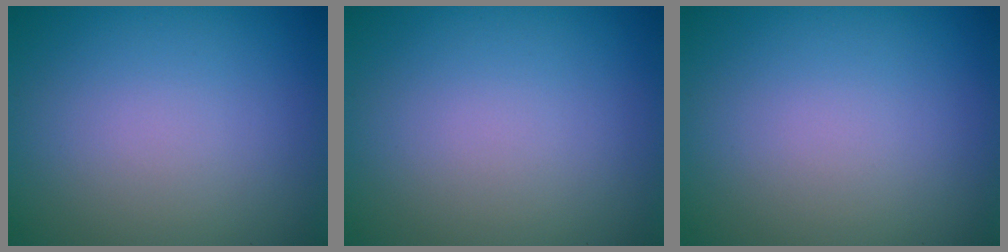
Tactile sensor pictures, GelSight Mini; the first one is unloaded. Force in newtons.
{"total": 0.0}
{"total": 0.0}